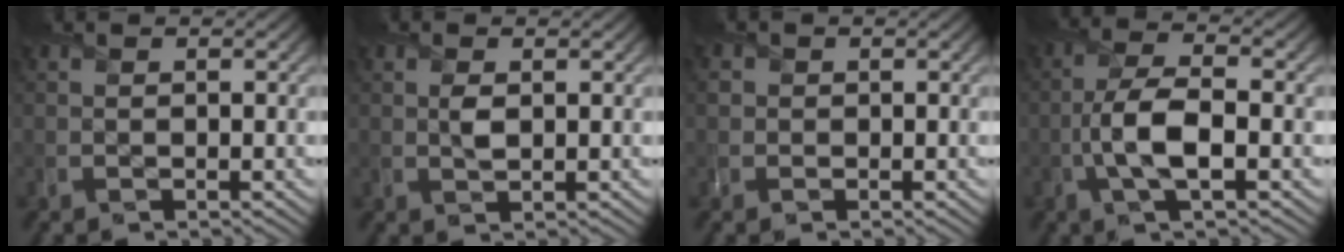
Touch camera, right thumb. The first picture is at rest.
{"total": 1.6, "force": [0.4, 0.7, 1.4], "torque": [-0.032, -0.001, 0.008]}
{"total": 1.1, "force": [0.2, 1.1, 0.0], "torque": [-0.001, -0.002, -0.001]}
{"total": 6.6, "force": [-1.8, 2.4, 5.9], "torque": [-0.124, 0.005, -0.044]}